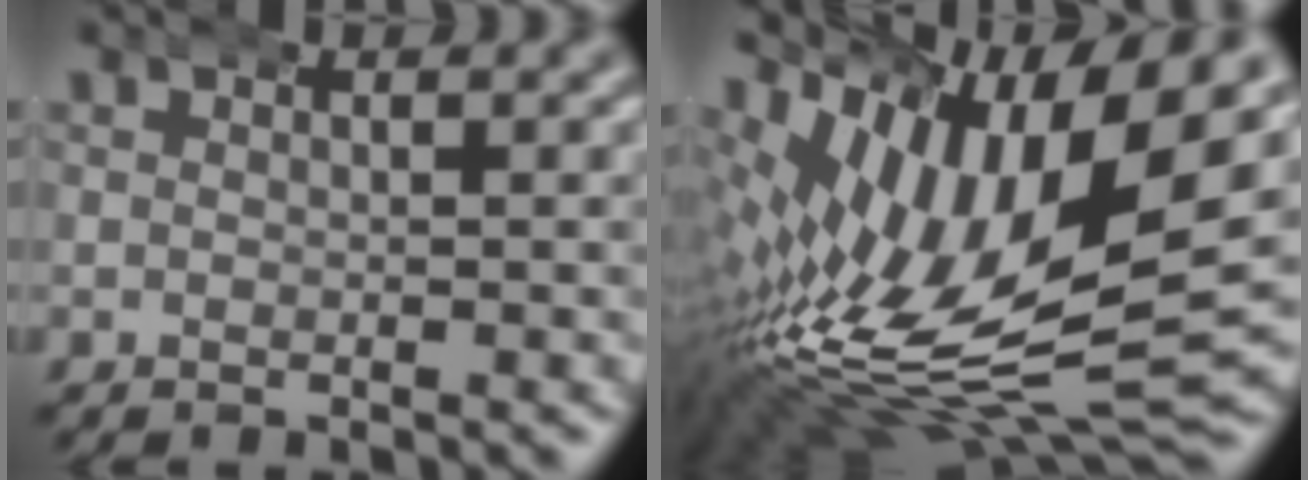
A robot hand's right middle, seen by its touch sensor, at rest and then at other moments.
{"total": 16.8, "force": [-0.3, 9.0, 14.1], "torque": [-0.237, -0.024, 0.014]}